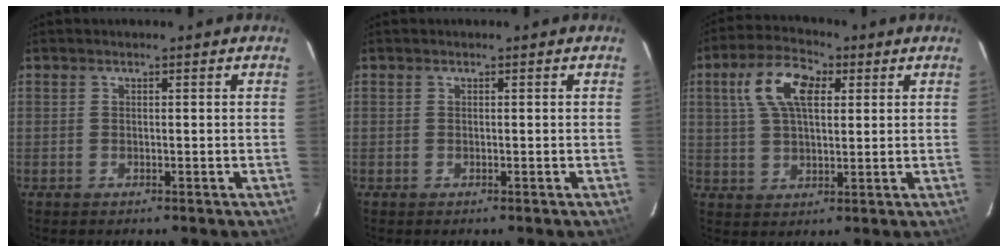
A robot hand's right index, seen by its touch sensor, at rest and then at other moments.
{"total": 0.0}
{"total": 10.2, "force": [3.4, 5.2, 8.0], "torque": [-0.157, 0.028, 0.061]}